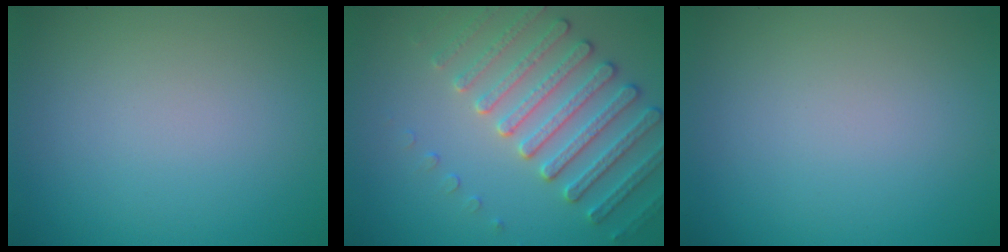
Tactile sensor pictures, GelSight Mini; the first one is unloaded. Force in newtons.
{"total": 4.6, "press": 4.5, "slide": 0.7}
{"total": 0.0}